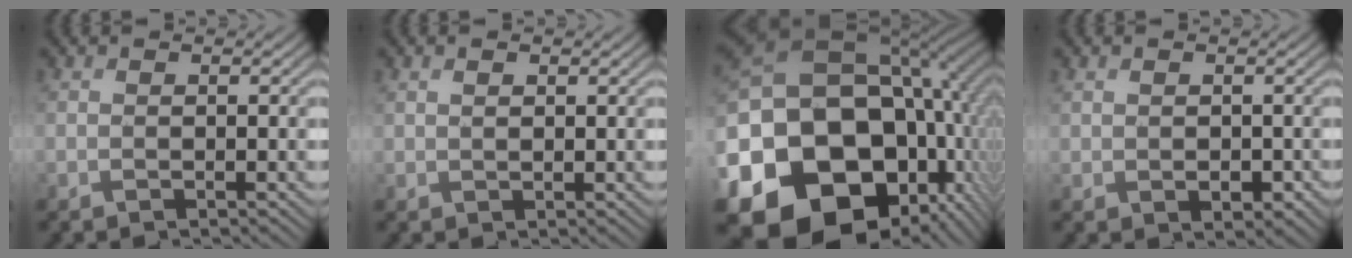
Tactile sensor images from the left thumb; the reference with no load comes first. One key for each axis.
{"total": 1.2, "fx": 0.6, "fy": 0.7, "fz": 0.7, "tx": -0.016, "ty": 0.000, "tz": 0.014}
{"total": 23.8, "fx": -5.8, "fy": 18.4, "fz": 13.9, "tx": -0.331, "ty": -0.049, "tz": -0.090}
{"total": 2.4, "fx": 0.1, "fy": 1.8, "fz": 1.6, "tx": -0.036, "ty": -0.011, "tz": 0.009}